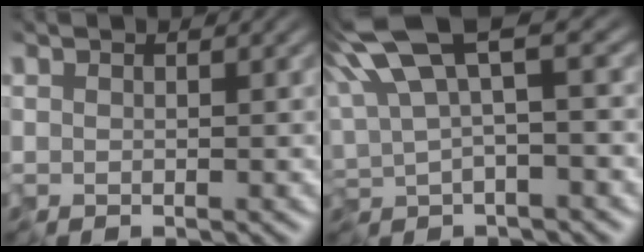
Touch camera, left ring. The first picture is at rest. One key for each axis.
{"total": 7.8, "fx": 2.6, "fy": 2.6, "fz": 6.8, "tx": -0.156, "ty": 0.014, "tz": 0.050}